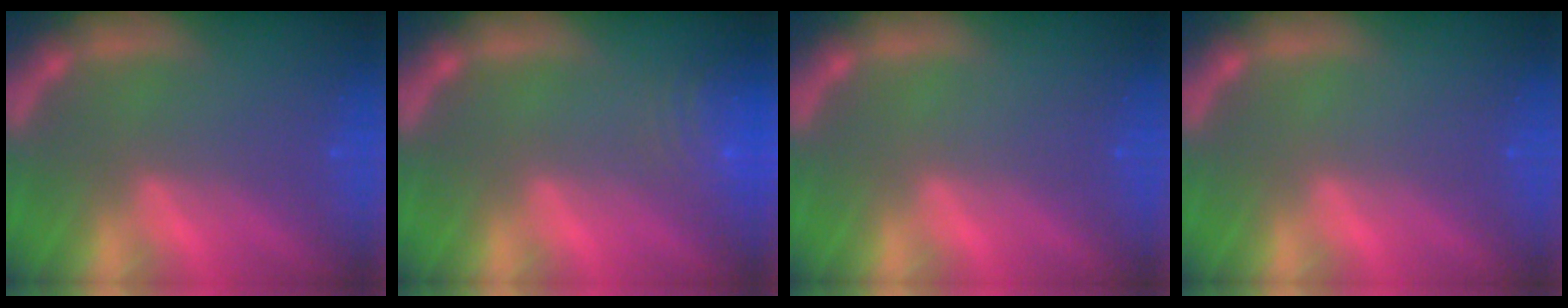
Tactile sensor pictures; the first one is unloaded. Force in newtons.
{"total": 6.0}
{"total": 0.0}
{"total": 0.0}